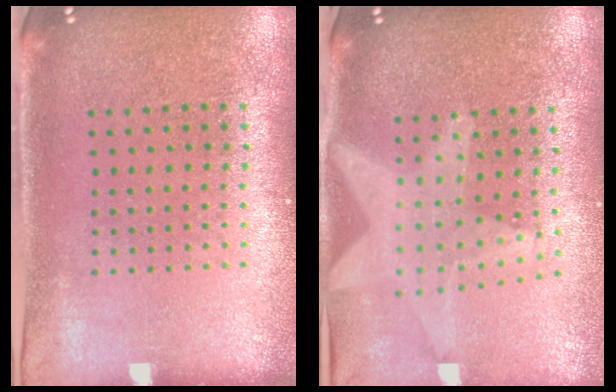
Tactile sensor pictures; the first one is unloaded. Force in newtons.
{"total": 1.8, "press": 1.6, "slide": 0.8}